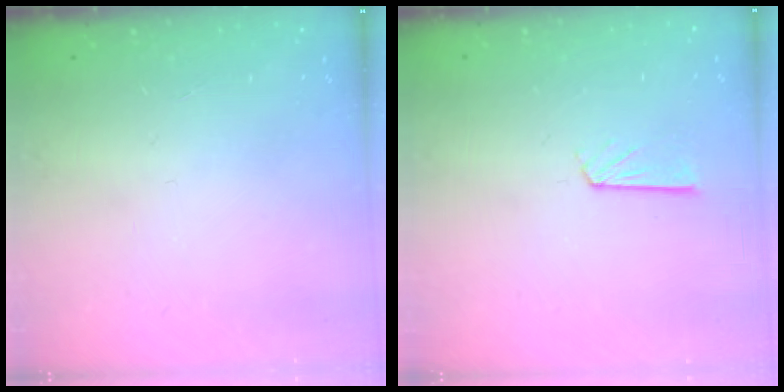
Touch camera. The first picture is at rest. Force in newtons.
{"total": 3.9, "press": 3.9, "slide": 0.3}